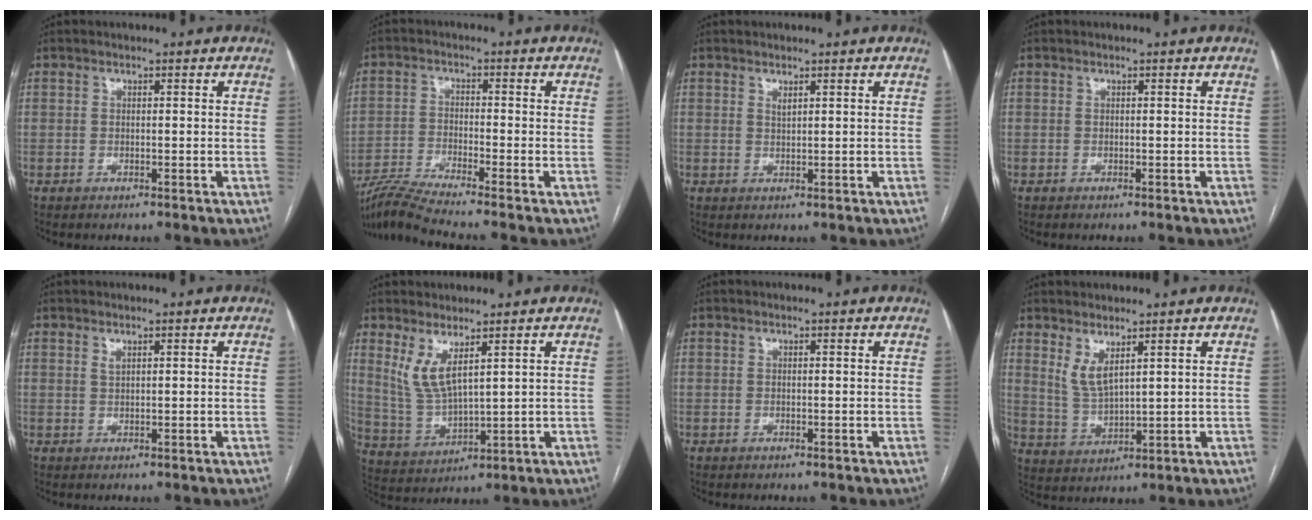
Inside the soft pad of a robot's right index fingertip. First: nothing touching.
{"total": 7.9, "force": [-6.8, -2.0, 3.4], "torque": [-0.064, -0.023, -0.127]}
{"total": 1.1, "force": [0.8, 0.3, 0.8], "torque": [-0.015, -0.004, 0.018]}
{"total": 0.0}
{"total": 0.8, "force": [0.6, 0.2, 0.5], "torque": [-0.011, -0.002, 0.014]}
{"total": 6.2, "force": [3.5, 1.4, 5.0], "torque": [-0.111, -0.015, 0.084]}
{"total": 0.0}
{"total": 4.4, "force": [2.8, 0.9, 3.3], "torque": [-0.074, -0.016, 0.067]}